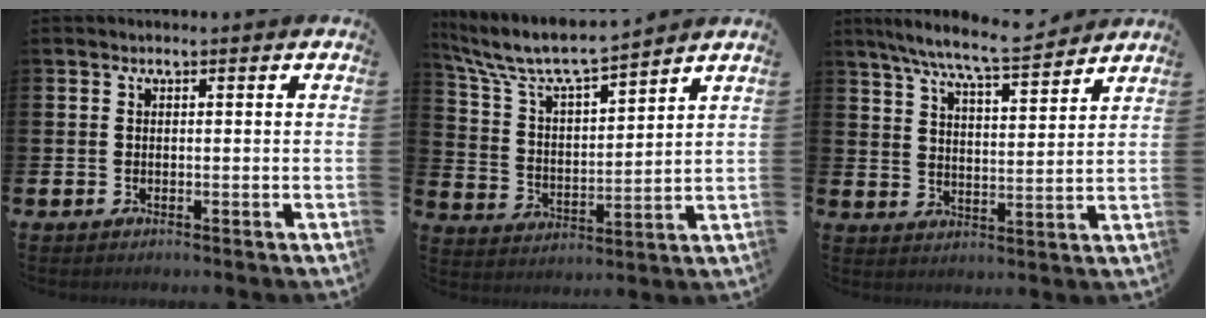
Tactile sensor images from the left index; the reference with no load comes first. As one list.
[{"total": 7.8, "force": [7.2, 1.2, 2.6], "torque": [-0.084, -0.051, 0.123]}, {"total": 8.3, "force": [7.7, 0.3, 3.1], "torque": [-0.082, -0.043, 0.137]}]